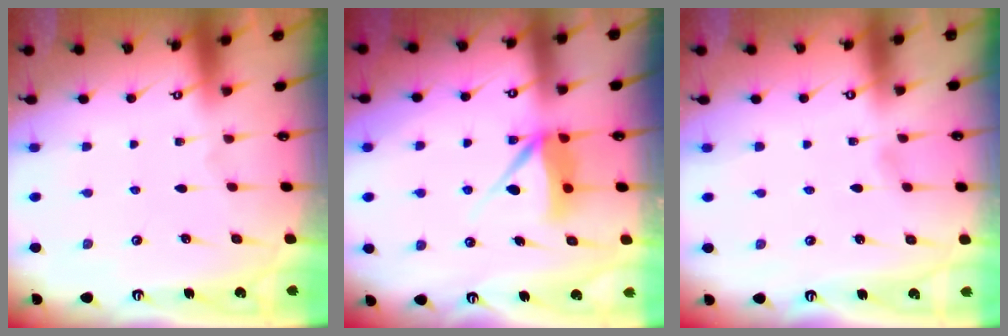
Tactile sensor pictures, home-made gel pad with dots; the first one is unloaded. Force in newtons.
{"total": 7.9, "press": 7.9, "slide": 0.9}
{"total": 1.4, "press": 1.4, "slide": 0.1}